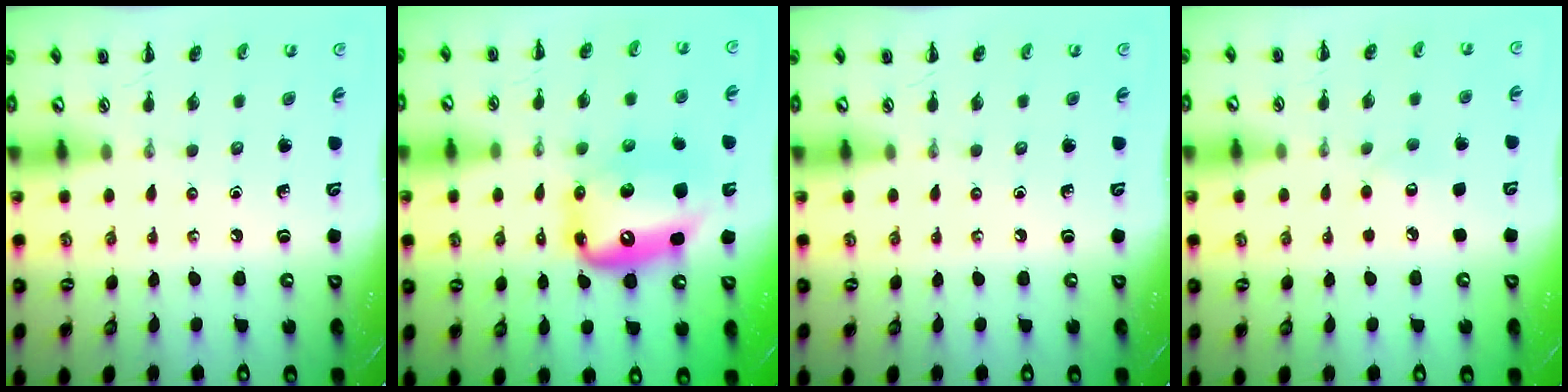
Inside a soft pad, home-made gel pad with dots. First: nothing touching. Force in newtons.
{"total": 12.2, "press": 11.8, "slide": 3.1}
{"total": 0.0}
{"total": 5.3, "press": 5.2, "slide": 0.9}